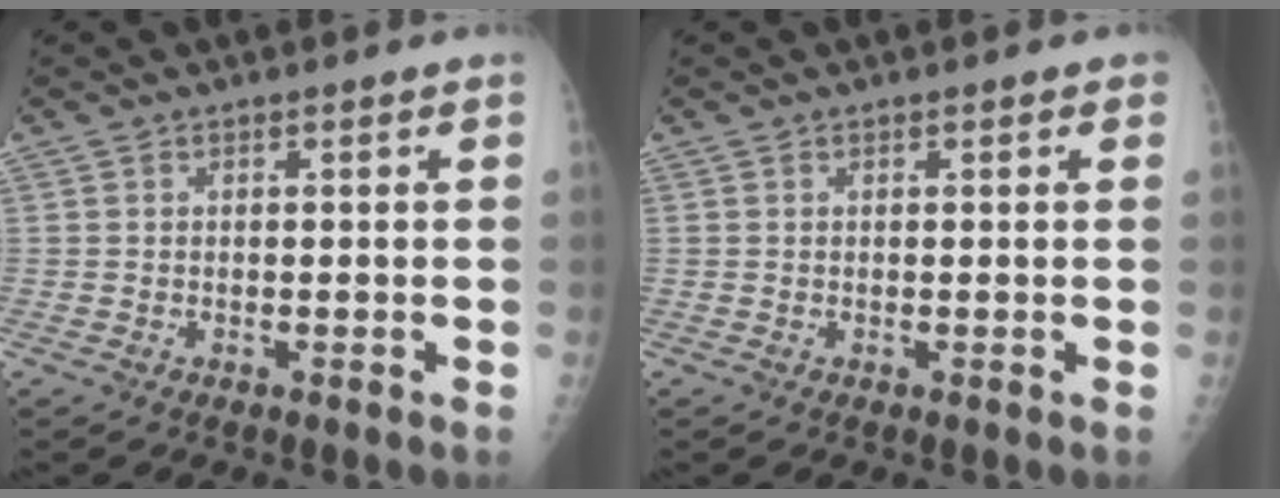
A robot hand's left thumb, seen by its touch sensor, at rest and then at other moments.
{"total": 0.9, "force": [0.5, 0.4, 0.7], "torque": [-0.007, 0.001, 0.003]}